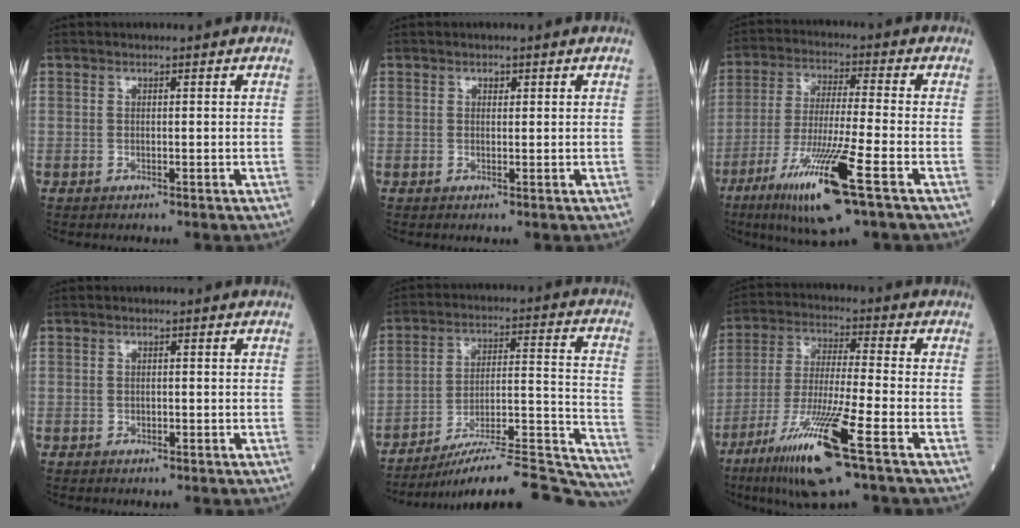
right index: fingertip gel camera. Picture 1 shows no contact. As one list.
[{"total": 0.7, "force": [0.5, 0.5, 0.3], "torque": [-0.003, -0.001, 0.008]}, {"total": 14.3, "force": [-6.9, 0.2, 12.5], "torque": [-0.249, -0.033, -0.120]}, {"total": 0.7, "force": [-0.2, 0.6, 0.3], "torque": [-0.005, 0.002, -0.001]}, {"total": 23.5, "force": [-21.8, 0.5, 8.7], "torque": [-0.066, 0.020, -0.312]}, {"total": 14.9, "force": [-7.6, 0.1, 12.8], "torque": [-0.262, -0.035, -0.137]}]